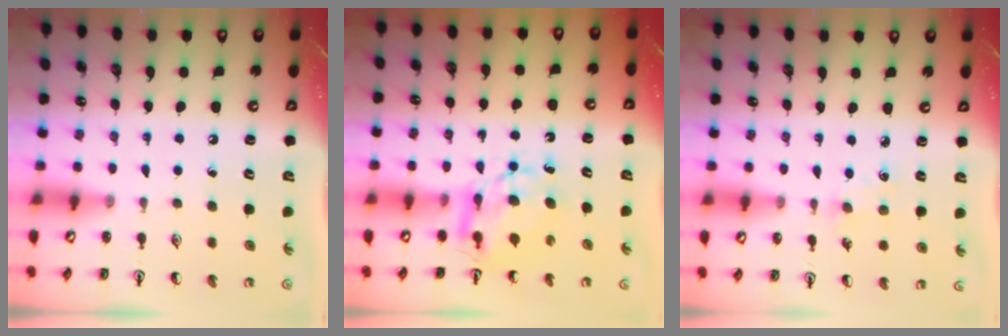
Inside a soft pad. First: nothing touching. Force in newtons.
{"total": 6.9, "press": 6.9, "slide": 0.6}
{"total": 2.8, "press": 2.7, "slide": 0.4}